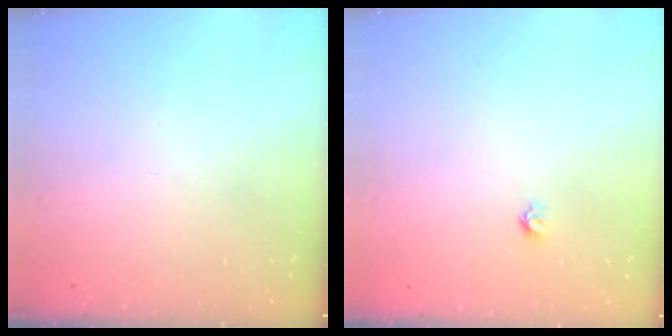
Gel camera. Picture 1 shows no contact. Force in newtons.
{"total": 3.6, "press": 3.6, "slide": 0.3}